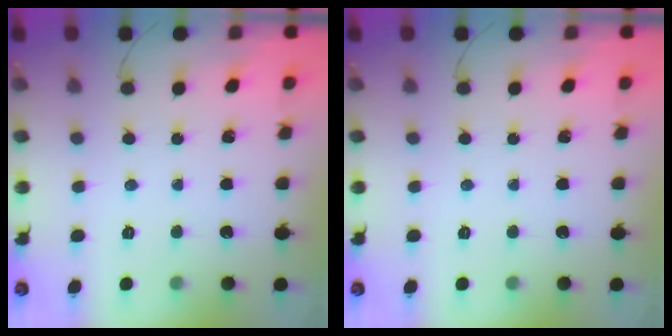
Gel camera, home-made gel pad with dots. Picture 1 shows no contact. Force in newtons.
{"total": 0.0}